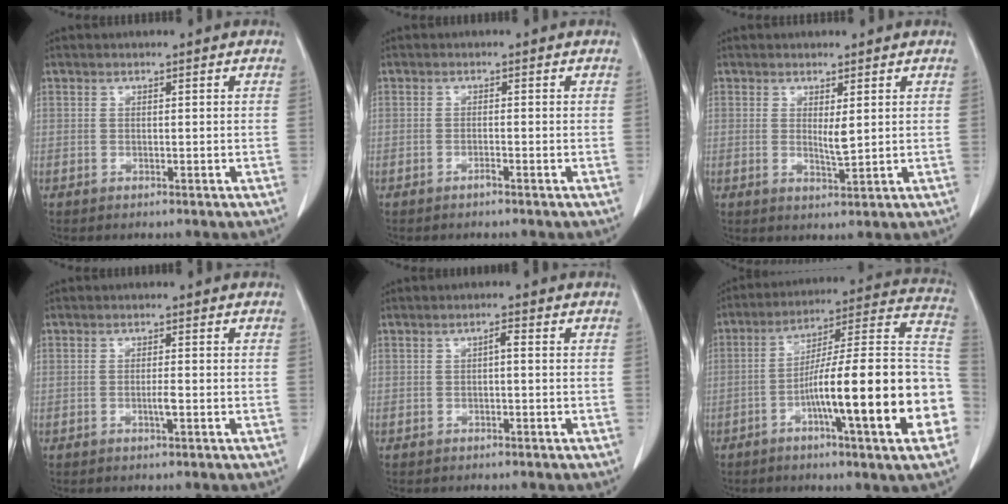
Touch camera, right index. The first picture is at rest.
{"total": 0.6, "force": [-0.5, -0.1, 0.4], "torque": [-0.006, 0.001, -0.007]}
{"total": 2.3, "force": [0.8, 0.3, 2.1], "torque": [-0.038, -0.008, 0.020]}
{"total": 1.3, "force": [-0.3, 0.0, 1.3], "torque": [-0.024, -0.001, -0.002]}
{"total": 1.2, "force": [0.0, 0.3, 1.2], "torque": [-0.019, 0.004, -0.001]}
{"total": 23.5, "force": [-6.5, 1.3, 22.6], "torque": [-0.253, 0.017, -0.095]}